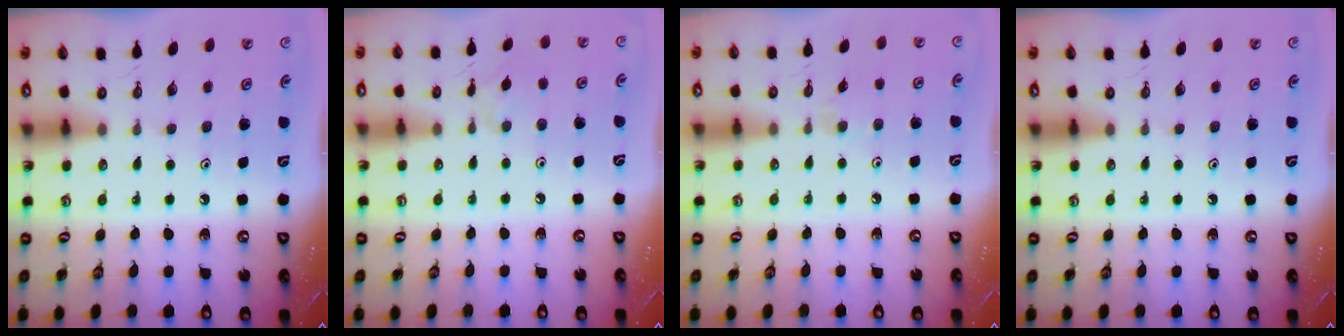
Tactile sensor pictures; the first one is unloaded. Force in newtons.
{"total": 2.4, "press": 2.4, "slide": 0.5}
{"total": 3.1, "press": 3.1, "slide": 0.4}
{"total": 0.0}